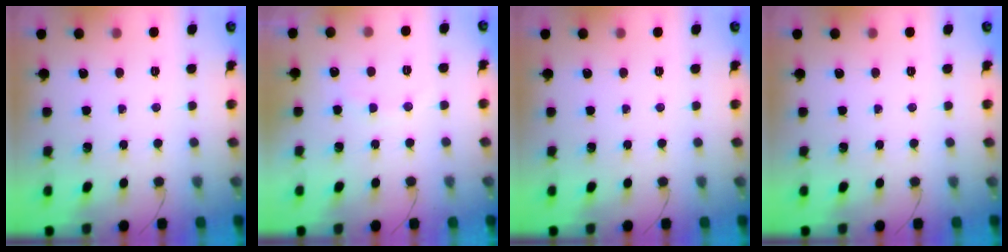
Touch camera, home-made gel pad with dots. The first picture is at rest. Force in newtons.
{"total": 5.6, "press": 5.6, "slide": 0.9}
{"total": 0.0}
{"total": 0.0}